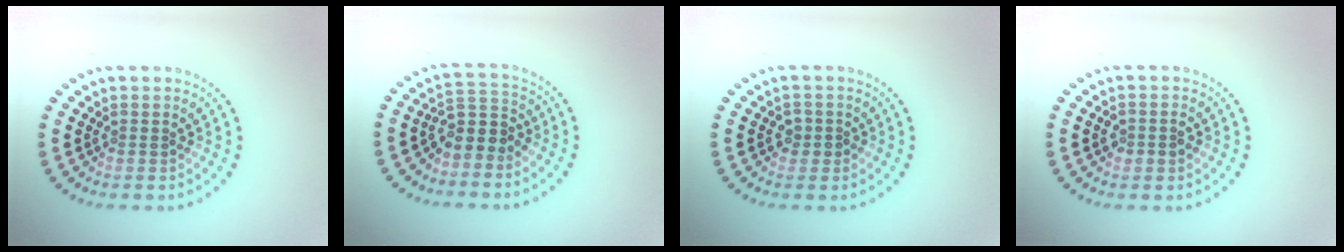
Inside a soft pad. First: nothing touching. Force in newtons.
{"total": 3.0, "press": 2.3, "slide": 1.8}
{"total": 1.3, "press": 1.2, "slide": 0.3}
{"total": 1.5, "press": 1.5, "slide": 0.3}